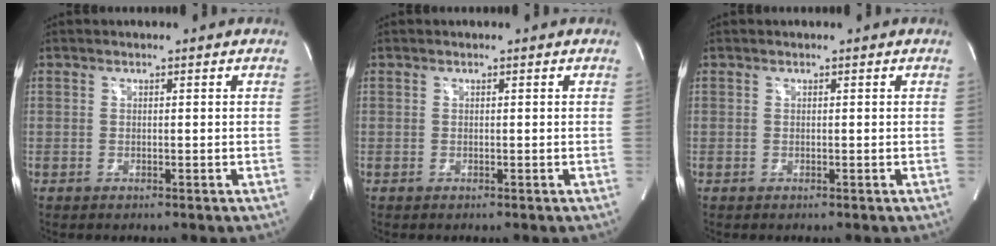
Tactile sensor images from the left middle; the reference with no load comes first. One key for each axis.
{"total": 0.0}
{"total": 0.0}